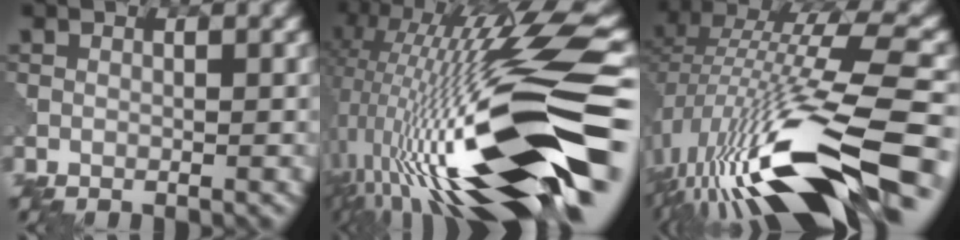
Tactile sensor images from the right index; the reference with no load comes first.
{"total": 18.6, "force": [-3.4, 4.4, 17.7], "torque": [-0.326, 0.030, -0.066]}
{"total": 15.9, "force": [-5.8, 4.5, 14.1], "torque": [-0.279, 0.025, -0.102]}